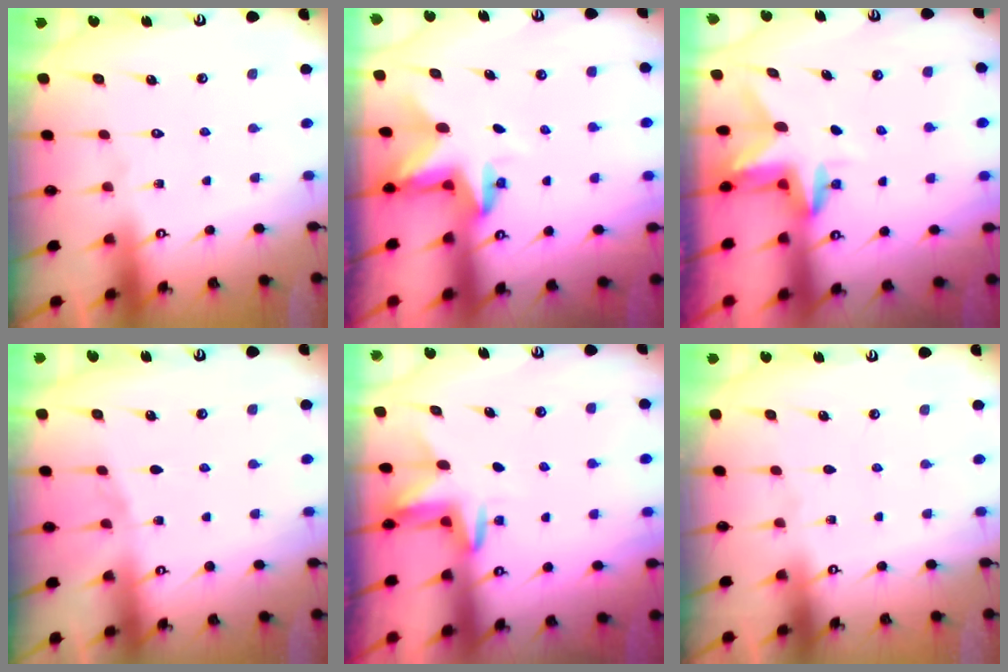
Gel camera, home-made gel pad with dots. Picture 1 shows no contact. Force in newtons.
{"total": 2.8, "press": 2.8, "slide": 0.2}
{"total": 2.9, "press": 2.9, "slide": 0.3}
{"total": 2.8, "press": 2.7, "slide": 0.3}
{"total": 3.7, "press": 3.7, "slide": 0.4}
{"total": 0.0}